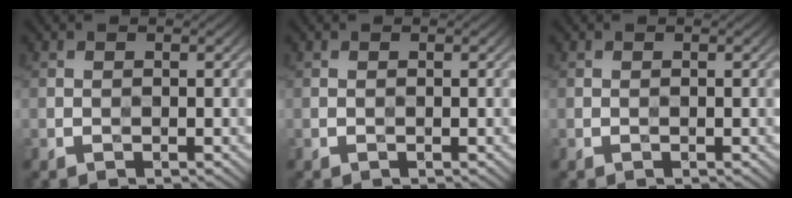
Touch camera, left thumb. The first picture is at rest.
{"total": 0.0}
{"total": 0.0}